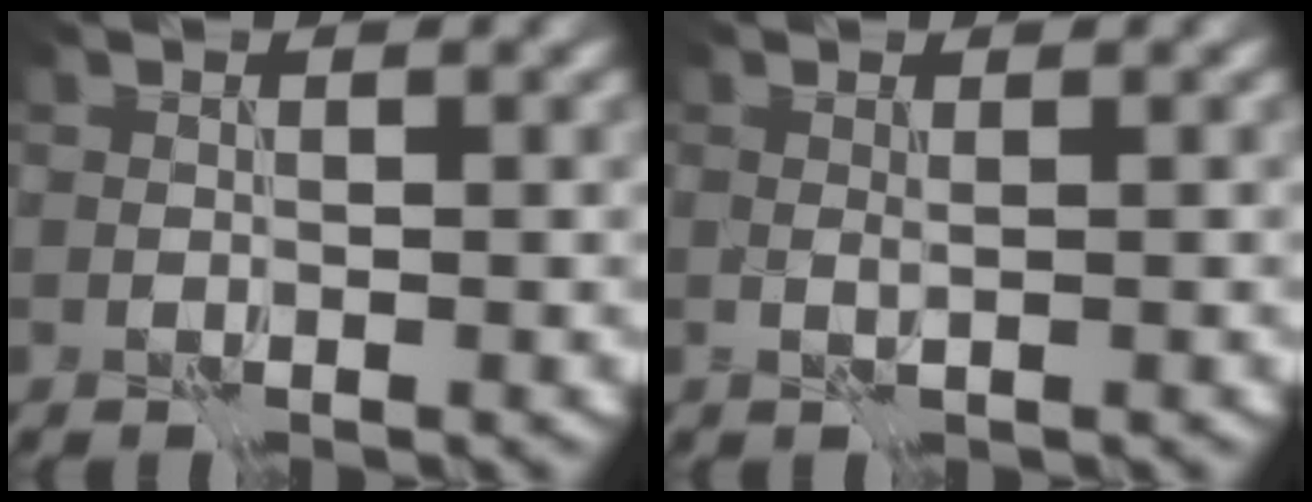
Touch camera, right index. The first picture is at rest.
{"total": 0.6, "force": [0.2, -0.4, 0.4], "torque": [-0.012, 0.000, 0.005]}